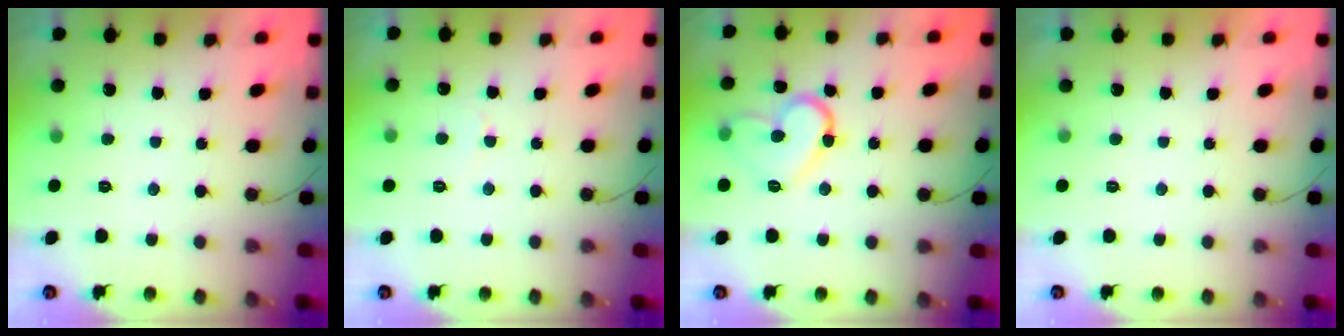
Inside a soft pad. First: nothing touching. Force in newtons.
{"total": 2.6, "press": 2.6, "slide": 0.1}
{"total": 12.4, "press": 12.4, "slide": 0.8}
{"total": 1.7, "press": 1.7, "slide": 0.0}